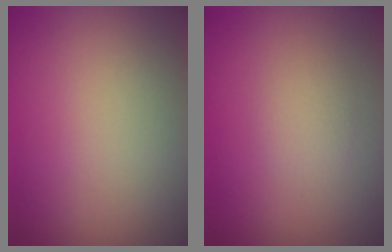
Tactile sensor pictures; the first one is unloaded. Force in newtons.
{"total": 1.1, "press": 1.1, "slide": 0.1}